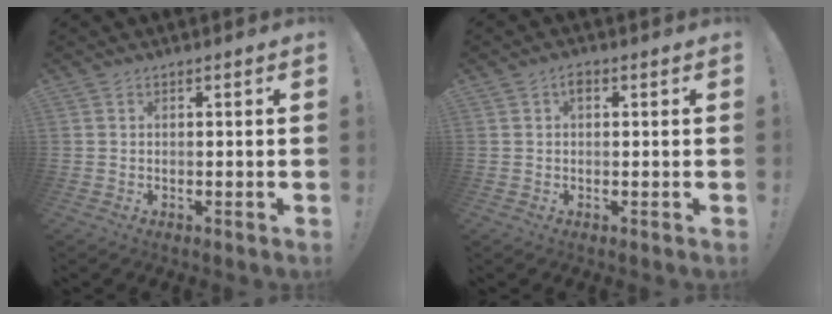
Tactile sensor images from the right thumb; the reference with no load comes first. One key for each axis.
{"total": 1.7, "fx": 0.5, "fy": 1.0, "fz": 1.4, "tx": -0.015, "ty": 0.002, "tz": 0.004}